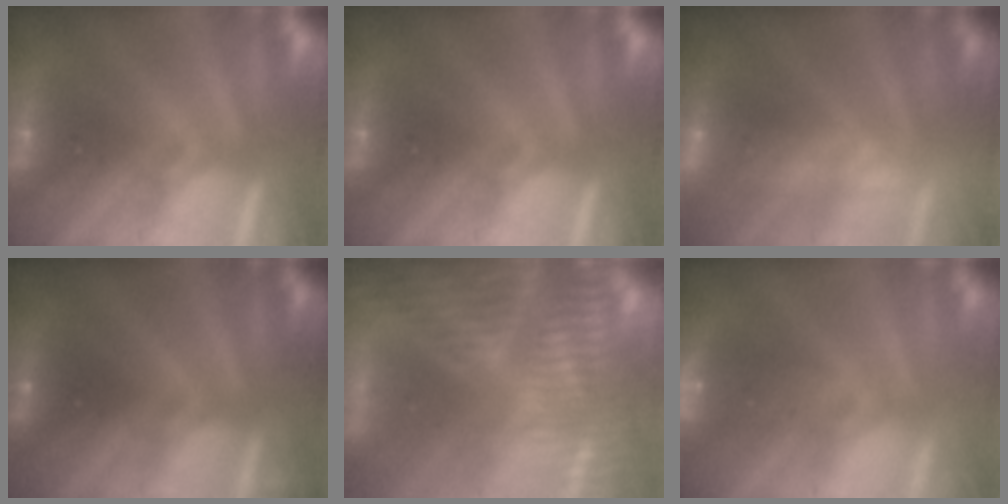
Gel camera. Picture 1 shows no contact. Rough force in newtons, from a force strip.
{"total": 0.0}
{"total": 2.4}
{"total": 2.5}
{"total": 7.4}
{"total": 6.0}